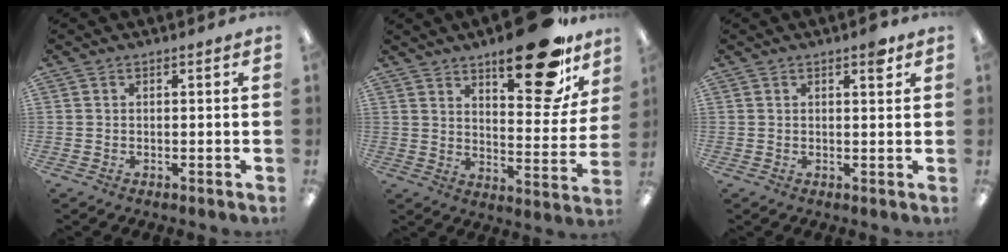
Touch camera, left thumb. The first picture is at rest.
{"total": 21.0, "force": [14.2, 8.0, 13.3], "torque": [-0.171, -0.091, 0.226]}
{"total": 3.0, "force": [1.9, 1.0, 2.0], "torque": [-0.020, -0.006, 0.027]}